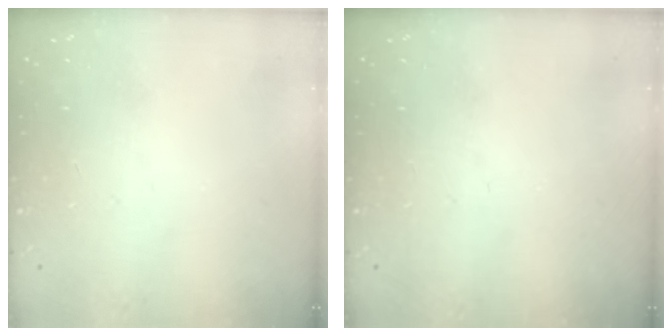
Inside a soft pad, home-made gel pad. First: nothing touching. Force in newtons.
{"total": 0.0}